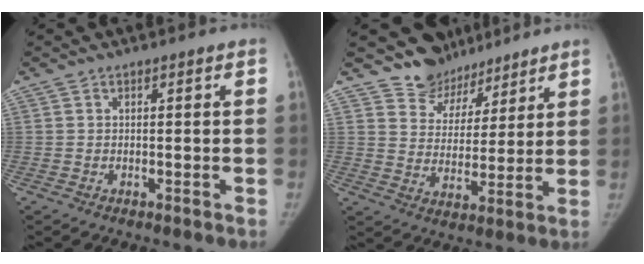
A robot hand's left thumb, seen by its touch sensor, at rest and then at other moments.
{"total": 8.8, "force": [7.4, 4.6, -0.7], "torque": [0.049, -0.068, 0.135]}